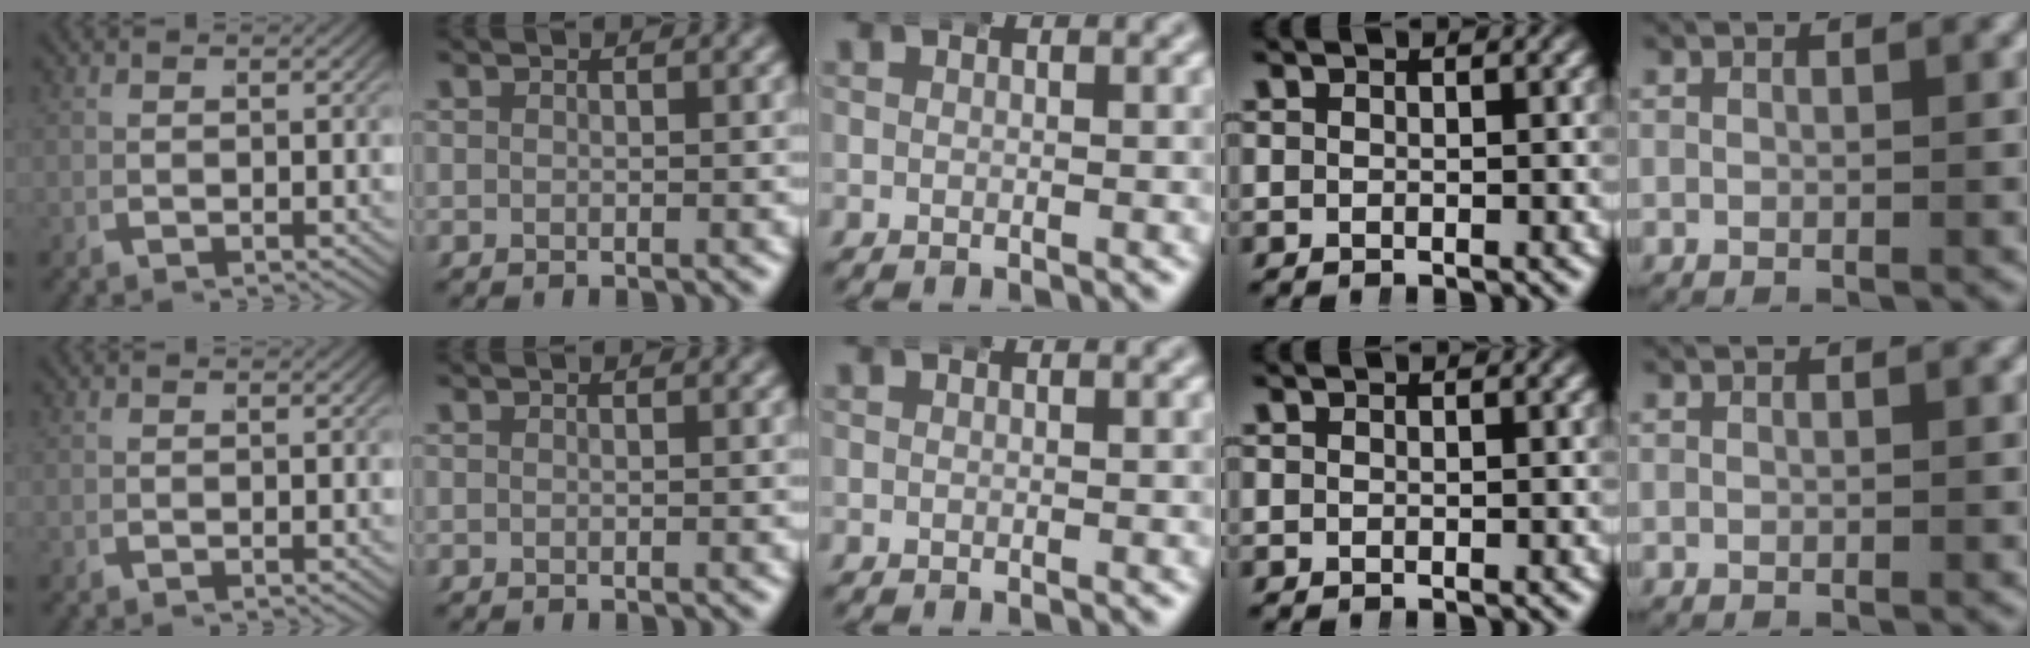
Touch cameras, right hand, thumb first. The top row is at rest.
{}